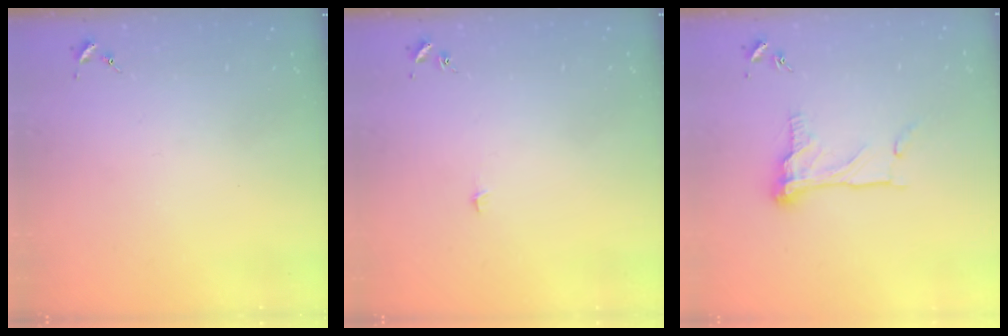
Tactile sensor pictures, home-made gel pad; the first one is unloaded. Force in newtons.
{"total": 2.6, "press": 2.6, "slide": 0.2}
{"total": 11.4, "press": 11.4, "slide": 0.9}